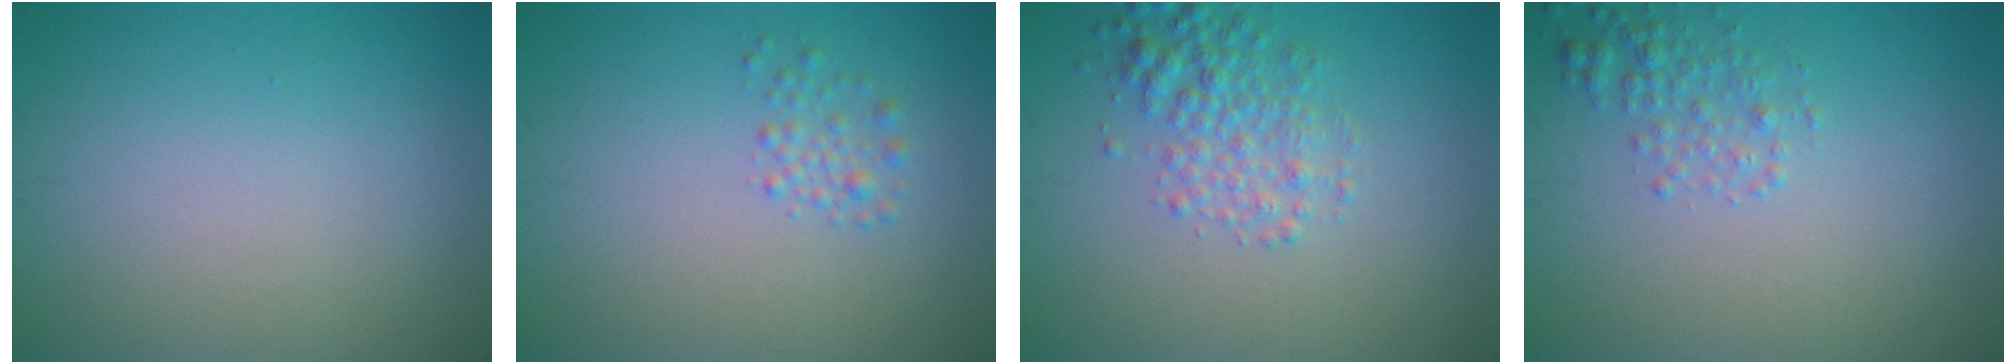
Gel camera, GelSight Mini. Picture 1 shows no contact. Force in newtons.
{"total": 1.4, "press": 1.3, "slide": 0.1}
{"total": 3.2, "press": 3.2, "slide": 0.2}
{"total": 1.9, "press": 1.9, "slide": 0.1}